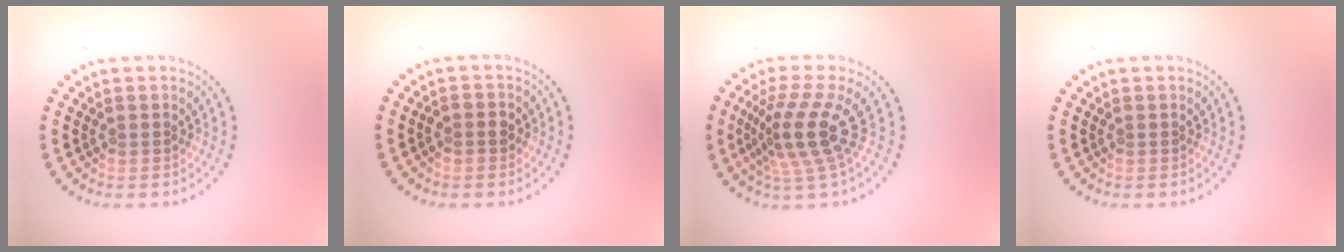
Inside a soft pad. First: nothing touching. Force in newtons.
{"total": 1.5, "press": 1.4, "slide": 0.4}
{"total": 4.4, "press": 3.0, "slide": 3.2}
{"total": 0.0}